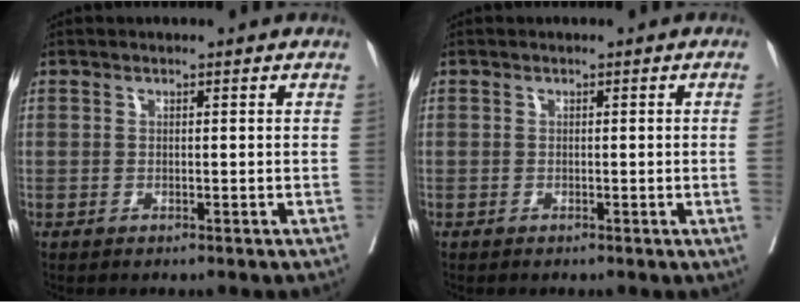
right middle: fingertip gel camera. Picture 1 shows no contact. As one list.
[{"total": 1.0, "force": [-0.1, -0.4, 0.9], "torque": [-0.006, 0.001, -0.001]}]